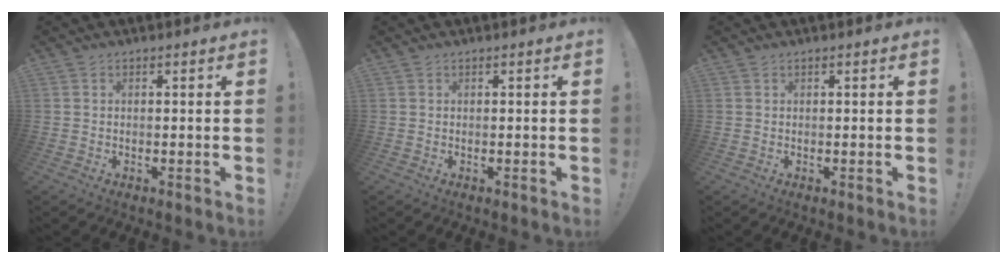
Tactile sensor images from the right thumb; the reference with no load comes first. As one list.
[{"total": 0.0}, {"total": 0.0}]